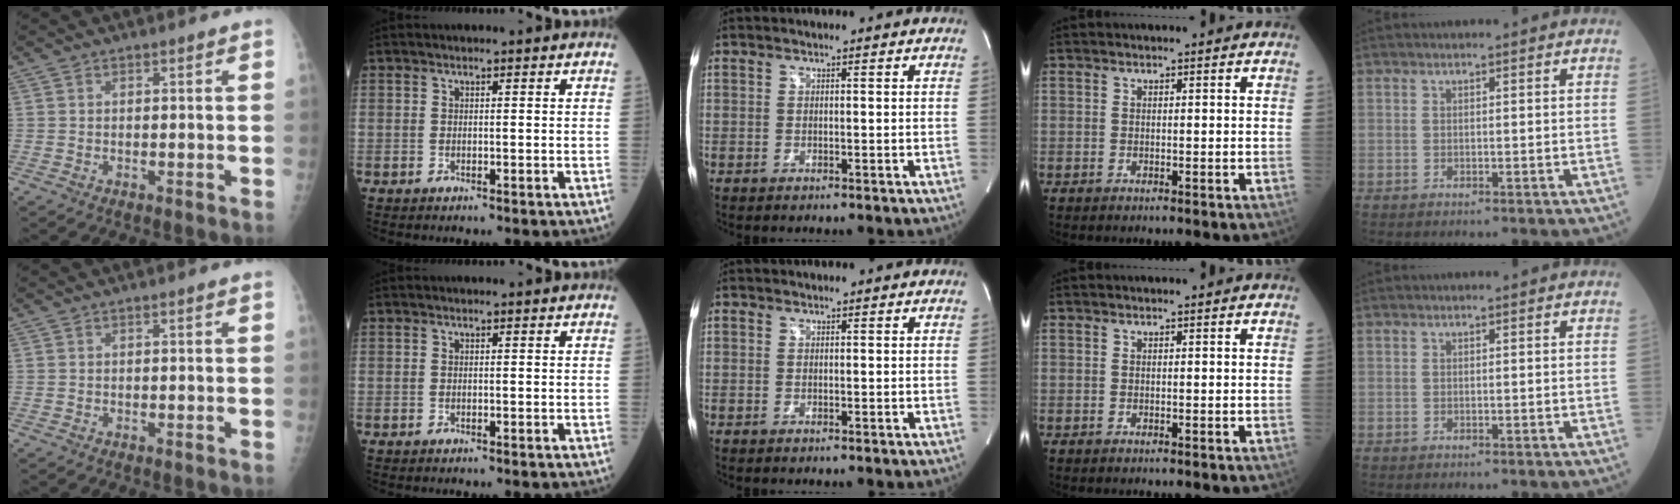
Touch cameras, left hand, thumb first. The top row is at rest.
{"middle": {"total": 1.5, "force": [-0.6, -0.9, -1.1], "torque": [0.025, -0.010, -0.013]}}